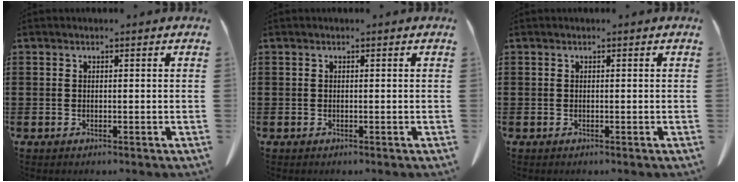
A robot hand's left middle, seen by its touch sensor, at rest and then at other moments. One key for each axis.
{"total": 0.0}
{"total": 0.0}